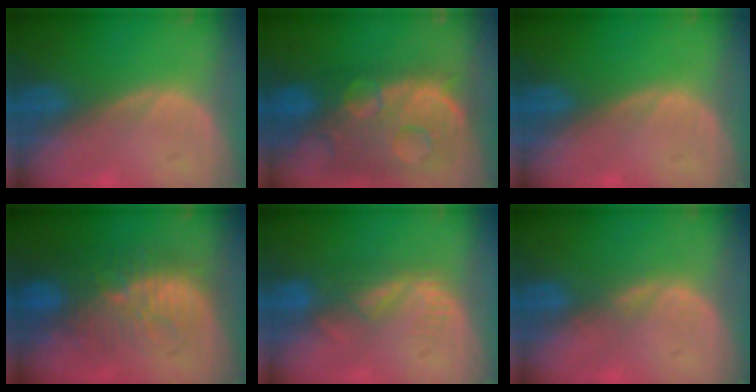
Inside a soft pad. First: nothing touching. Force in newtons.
{"total": 13.9, "press": 11.3, "slide": 8.1}
{"total": 0.0}
{"total": 10.4, "press": 9.6, "slide": 3.8}
{"total": 4.3, "press": 4.0, "slide": 1.7}
{"total": 1.9, "press": 1.5, "slide": 1.1}